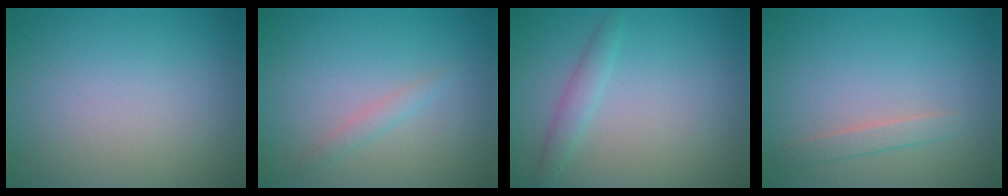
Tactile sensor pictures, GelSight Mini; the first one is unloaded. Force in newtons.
{"total": 1.1, "press": 1.1, "slide": 0.2}
{"total": 1.5, "press": 1.5, "slide": 0.0}
{"total": 1.3, "press": 1.3, "slide": 0.1}